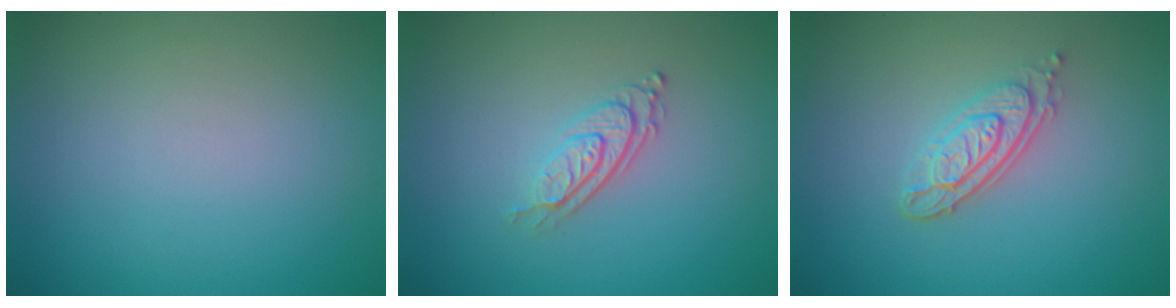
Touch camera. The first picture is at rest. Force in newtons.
{"total": 2.8, "press": 2.0, "slide": 2.1}
{"total": 3.3, "press": 2.7, "slide": 1.9}